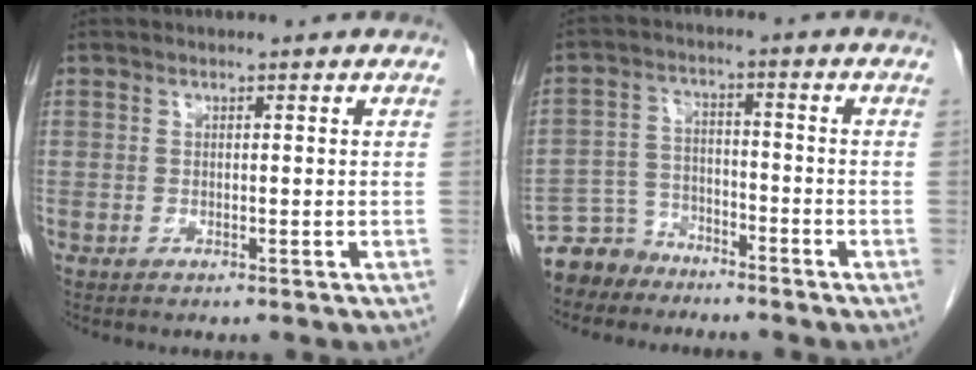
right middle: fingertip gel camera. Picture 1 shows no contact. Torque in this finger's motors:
{"motor_torque": [0.64, -0.54, 0.11, -0.02]}